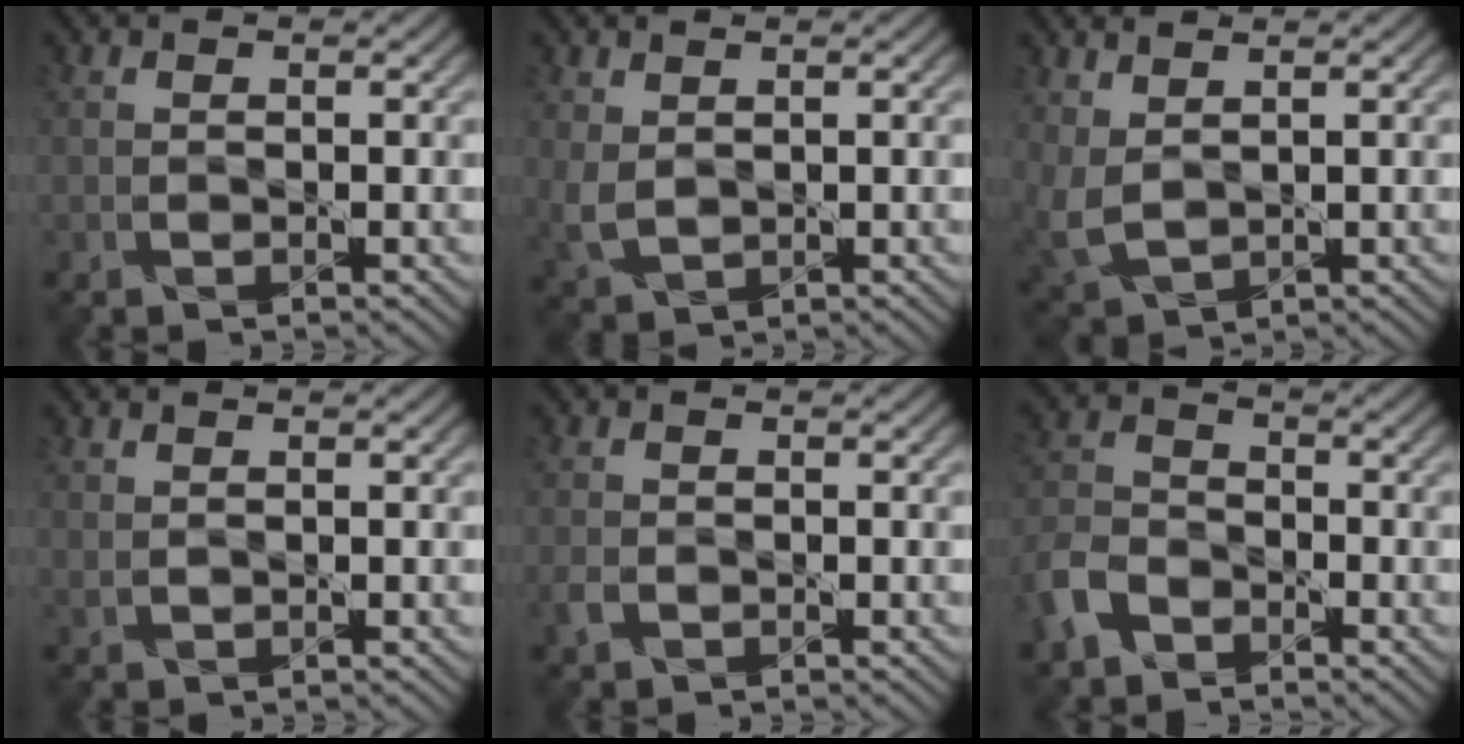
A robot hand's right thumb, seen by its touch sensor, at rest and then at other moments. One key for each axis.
{"total": 3.5, "fx": 0.7, "fy": 2.4, "fz": 2.4, "tx": -0.069, "ty": -0.002, "tz": 0.017}
{"total": 5.1, "fx": 1.6, "fy": 3.2, "fz": 3.7, "tx": -0.113, "ty": -0.008, "tz": 0.040}
{"total": 1.0, "fx": 0.6, "fy": 0.5, "fz": 0.5, "tx": -0.016, "ty": 0.002, "tz": 0.016}
{"total": 2.0, "fx": -0.9, "fy": 1.5, "fz": 1.1, "tx": -0.035, "ty": -0.006, "tz": -0.021}
{"total": 6.2, "fx": -4.1, "fy": 3.8, "fz": 2.6, "tx": -0.077, "ty": 0.000, "tz": -0.099}